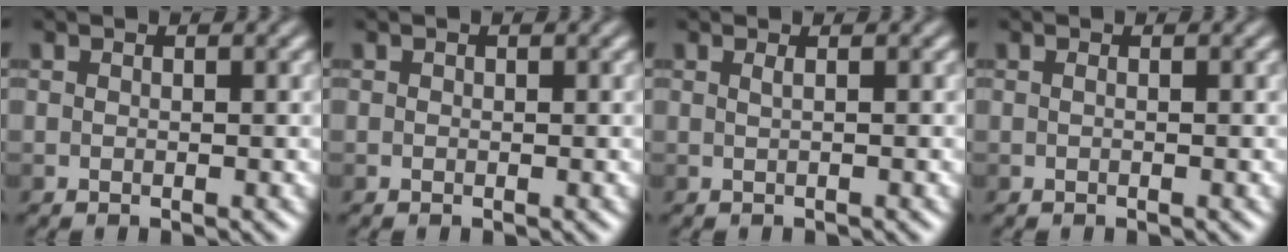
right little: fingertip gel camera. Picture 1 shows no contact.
{"total": 0.0}
{"total": 0.8, "force": [0.2, 0.3, 0.7], "torque": [-0.008, 0.001, -0.002]}
{"total": 0.0}